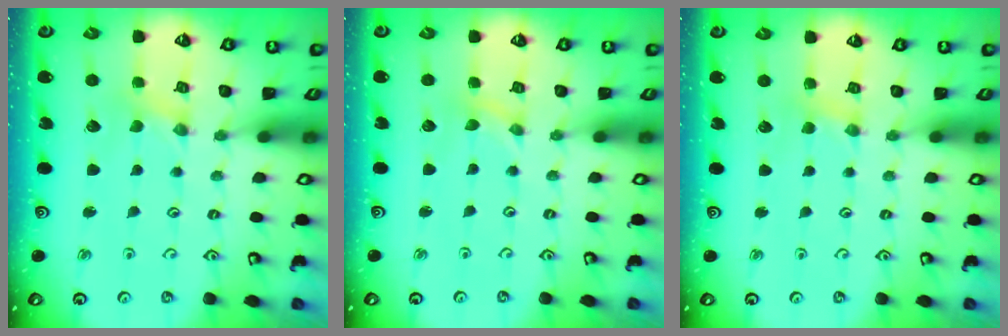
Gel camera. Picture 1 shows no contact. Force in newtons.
{"total": 0.0}
{"total": 3.0, "press": 3.0, "slide": 0.4}